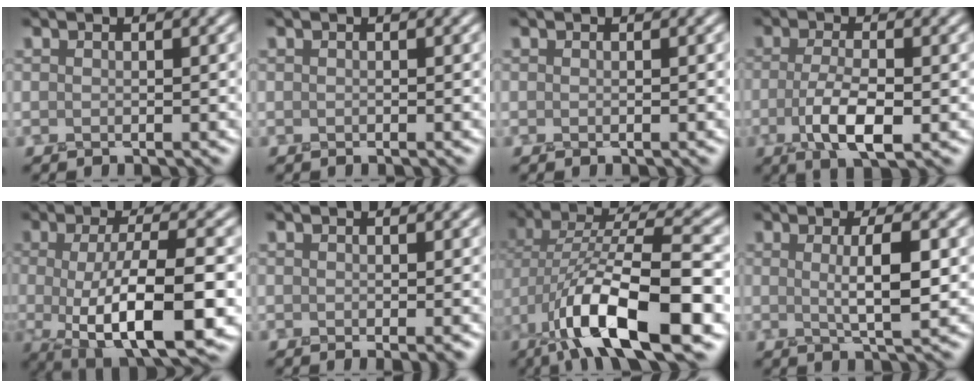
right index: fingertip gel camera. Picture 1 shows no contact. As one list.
[{"total": 0.0}, {"total": 0.0}, {"total": 4.3, "force": [-1.3, 1.5, 3.9], "torque": [-0.083, -0.008, -0.025]}, {"total": 9.6, "force": [-1.7, 3.0, 9.0], "torque": [-0.139, -0.015, -0.023]}, {"total": 0.5, "force": [0.1, 0.0, 0.5], "torque": [-0.006, -0.003, 0.001]}, {"total": 12.4, "force": [-5.1, 4.2, 10.5], "torque": [-0.183, 0.006, -0.095]}, {"total": 3.8, "force": [0.1, 0.7, 3.7], "torque": [-0.059, -0.003, 0.002]}]